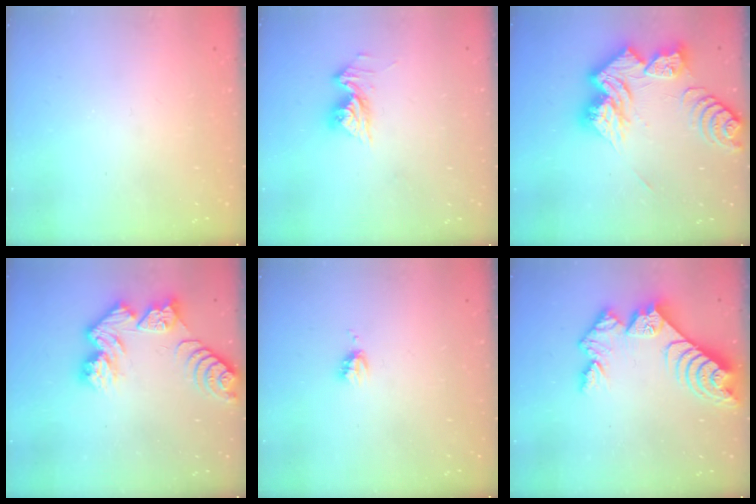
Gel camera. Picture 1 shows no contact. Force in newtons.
{"total": 10.4, "press": 10.4, "slide": 0.9}
{"total": 19.0, "press": 18.8, "slide": 2.0}
{"total": 10.7, "press": 10.7, "slide": 1.0}
{"total": 2.9, "press": 2.9, "slide": 0.3}
{"total": 12.3, "press": 12.3, "slide": 1.1}